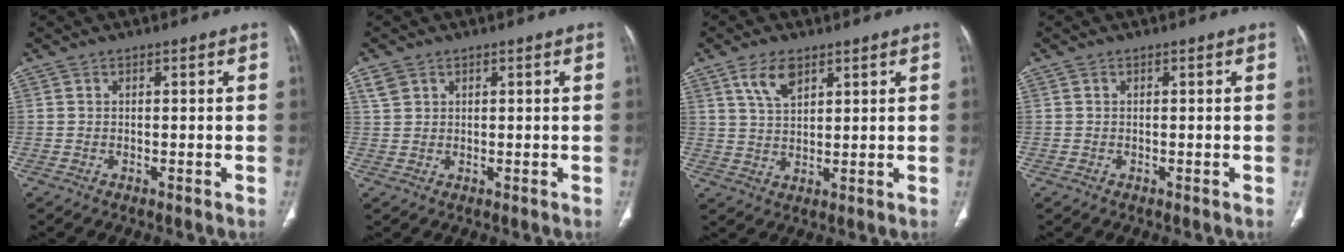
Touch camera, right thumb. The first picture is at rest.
{"total": 2.5, "force": [1.3, 1.9, 0.8], "torque": [-0.011, 0.001, 0.028]}
{"total": 5.9, "force": [3.5, 2.9, 3.8], "torque": [-0.061, -0.016, 0.069]}
{"total": 0.0}